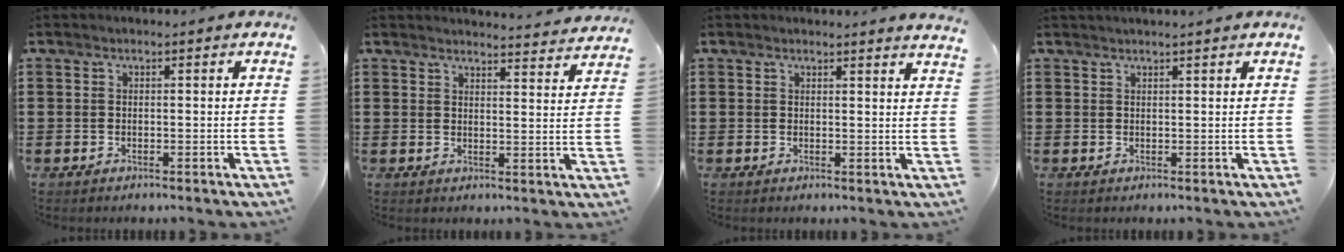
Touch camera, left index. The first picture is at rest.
{"total": 3.3, "force": [3.3, -0.3, 0.3], "torque": [-0.010, -0.023, 0.056]}
{"total": 1.8, "force": [1.8, -0.3, 0.3], "torque": [-0.001, -0.006, 0.032]}
{"total": 0.9, "force": [0.9, 0.0, 0.1], "torque": [-0.003, -0.002, 0.017]}